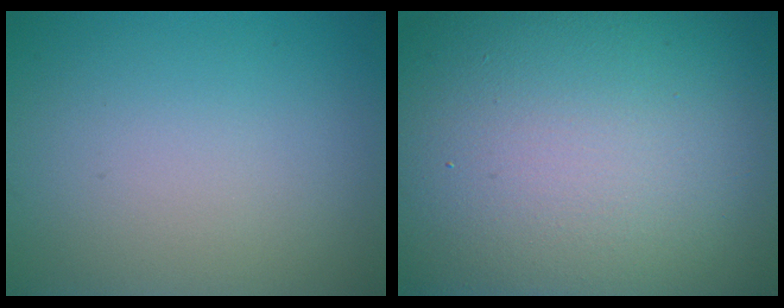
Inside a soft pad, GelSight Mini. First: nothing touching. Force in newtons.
{"total": 21.1, "press": 21.1, "slide": 1.1}